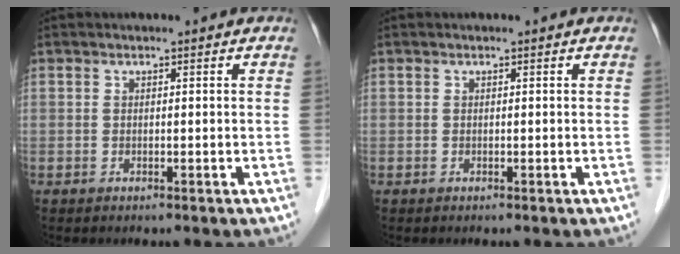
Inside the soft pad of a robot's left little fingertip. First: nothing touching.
{"total": 0.0}